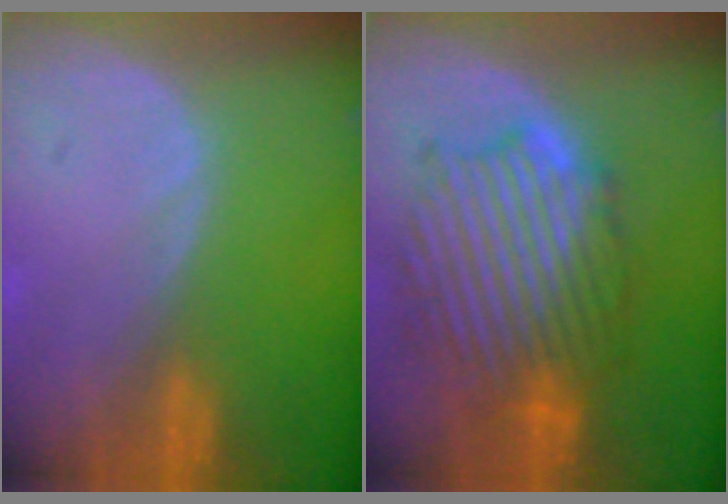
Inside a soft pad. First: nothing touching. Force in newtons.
{"total": 10.7, "press": 10.7, "slide": 0.5}